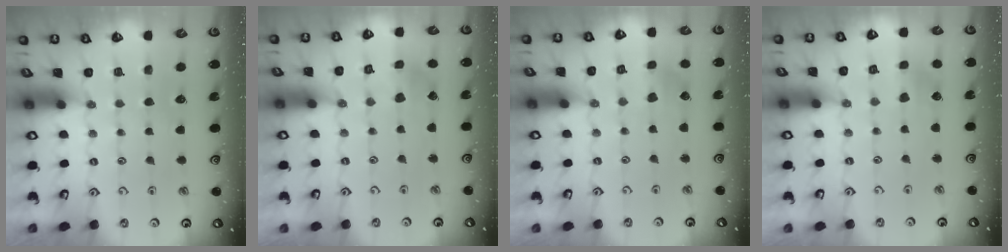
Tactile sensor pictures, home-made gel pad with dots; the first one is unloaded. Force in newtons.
{"total": 2.6, "press": 2.5, "slide": 0.3}
{"total": 1.9, "press": 1.9, "slide": 0.2}
{"total": 2.5, "press": 2.4, "slide": 0.3}